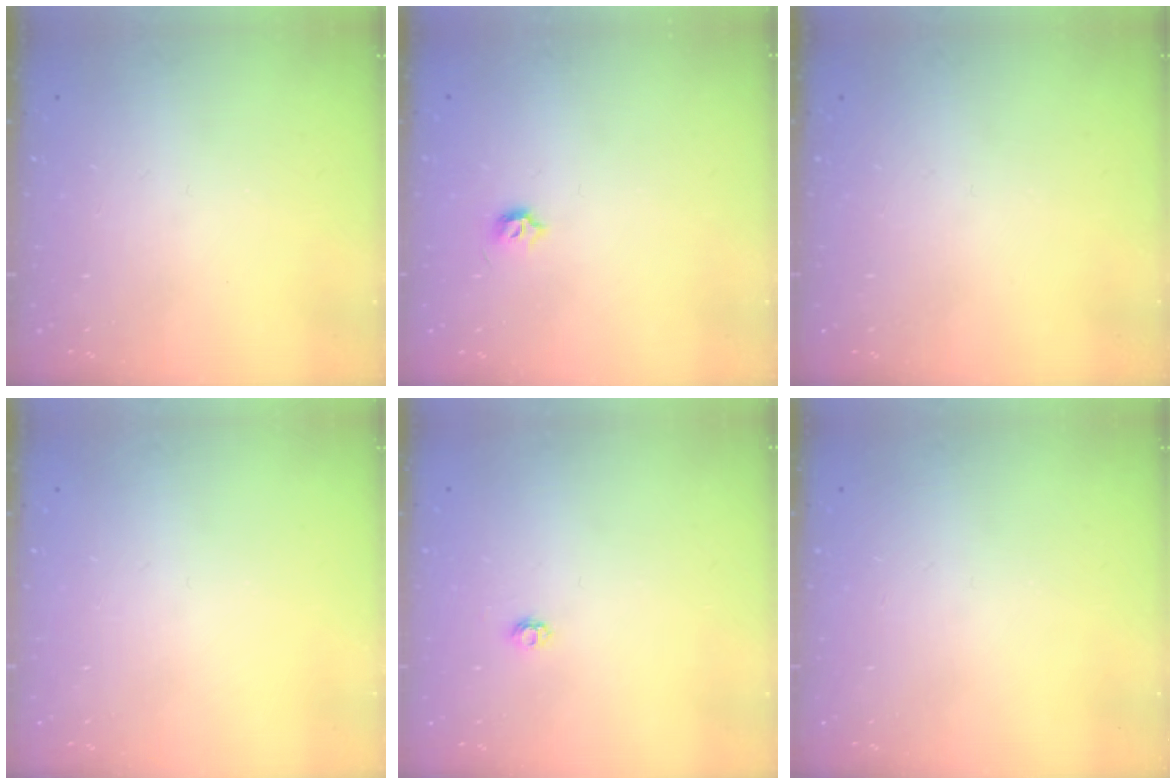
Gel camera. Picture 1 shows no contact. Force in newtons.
{"total": 3.9, "press": 3.9, "slide": 0.6}
{"total": 0.0}
{"total": 0.0}
{"total": 2.9, "press": 2.9, "slide": 0.4}
{"total": 0.0}